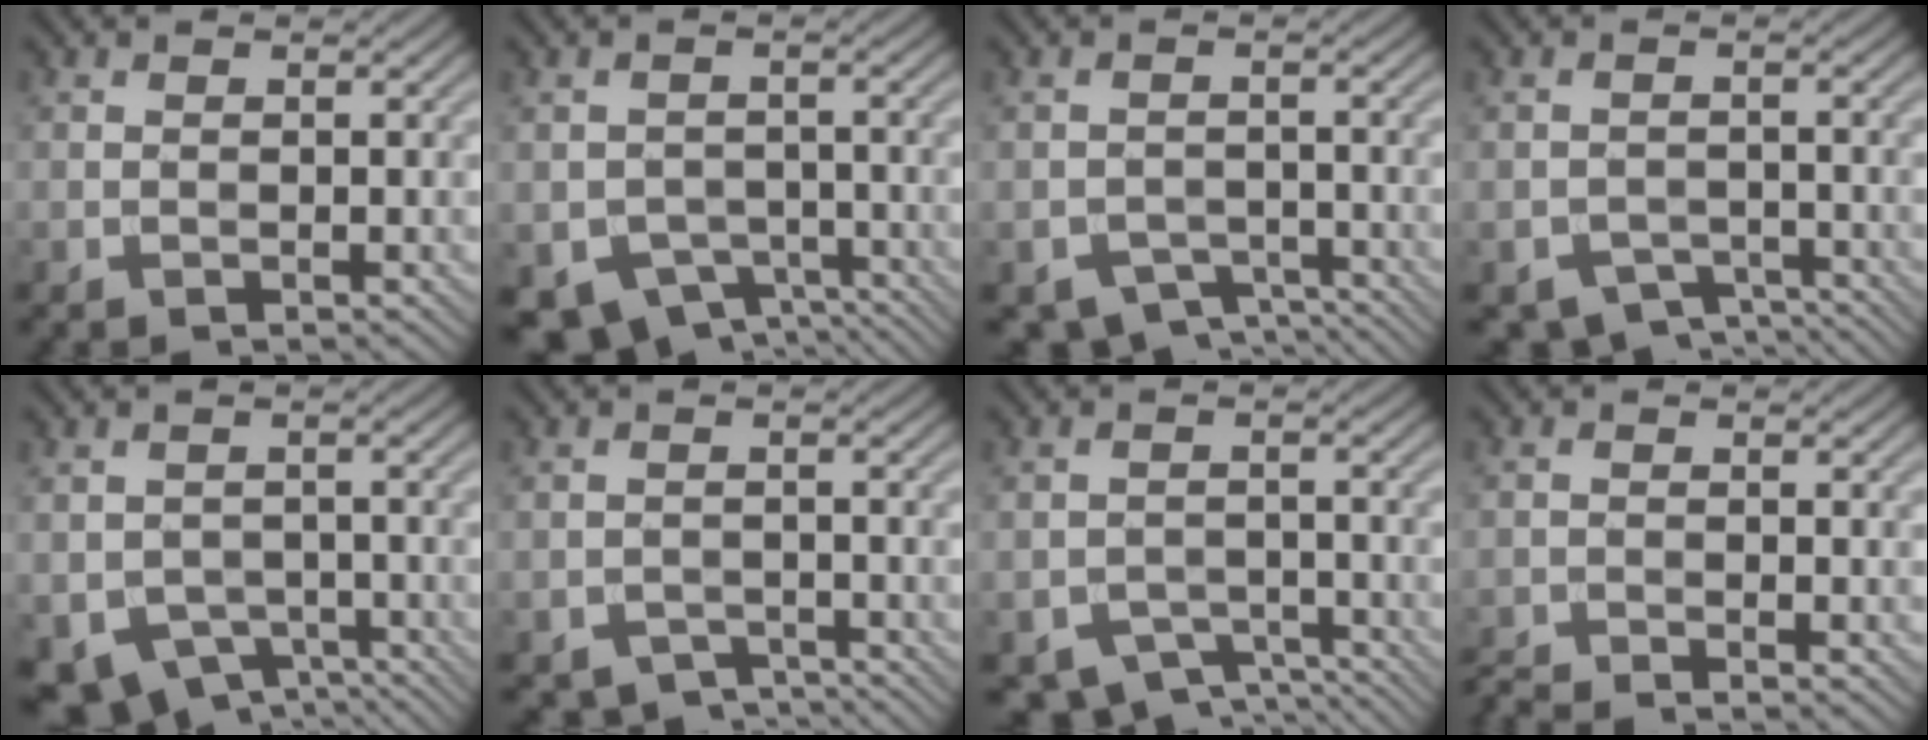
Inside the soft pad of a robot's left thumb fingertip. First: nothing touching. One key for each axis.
{"total": 6.7, "fx": -4.3, "fy": 4.4, "fz": 2.7, "tx": -0.047, "ty": -0.022, "tz": -0.065}
{"total": 5.0, "fx": -3.8, "fy": 2.7, "fz": 1.9, "tx": -0.030, "ty": -0.014, "tz": -0.059}
{"total": 4.6, "fx": -3.5, "fy": 2.4, "fz": 1.6, "tx": -0.023, "ty": -0.012, "tz": -0.056}
{"total": 6.3, "fx": -3.5, "fy": 4.5, "fz": 2.8, "tx": -0.053, "ty": -0.028, "tz": -0.053}
{"total": 3.2, "fx": -2.7, "fy": 1.4, "fz": 0.8, "tx": -0.010, "ty": -0.006, "tz": -0.046}
{"total": 5.6, "fx": -4.2, "fy": 2.9, "fz": 2.2, "tx": -0.035, "ty": -0.015, "tz": -0.066}
{"total": 2.2, "fx": -2.0, "fy": 0.0, "fz": 0.9, "tx": -0.020, "ty": -0.005, "tz": -0.045}